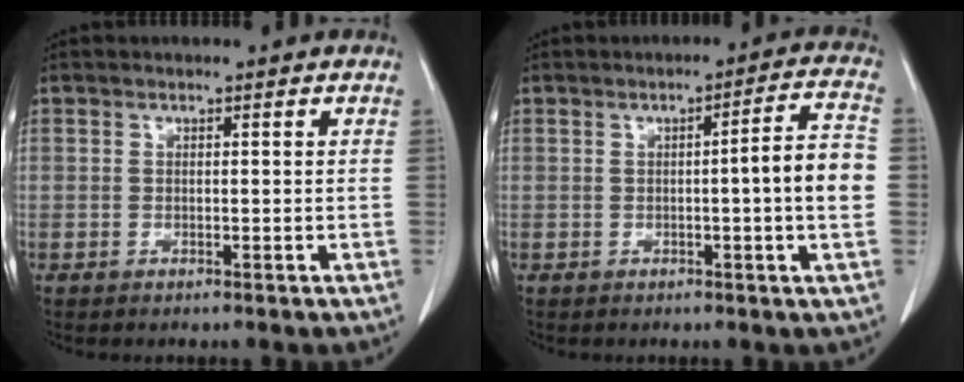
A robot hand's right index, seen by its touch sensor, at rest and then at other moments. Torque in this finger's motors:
{"motor_torque": [0.84, -0.27, 0.34, 0.09]}